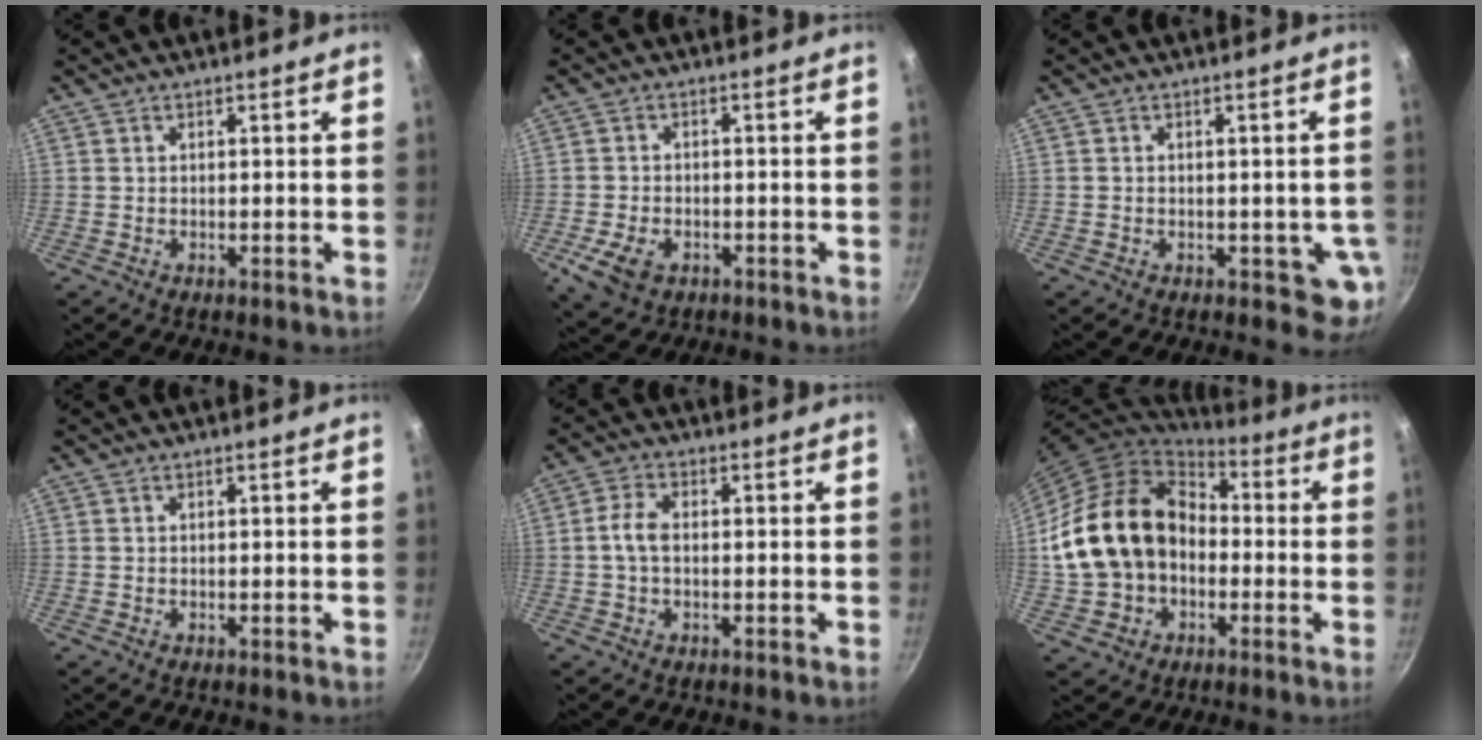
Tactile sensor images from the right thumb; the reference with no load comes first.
{"total": 6.4, "force": [-2.6, 4.2, 4.1], "torque": [-0.079, 0.006, -0.041]}
{"total": 4.6, "force": [-0.8, 2.8, 3.5], "torque": [-0.029, -0.003, -0.010]}
{"total": 0.0}
{"total": 4.3, "force": [-0.1, 2.2, 3.6], "torque": [-0.080, 0.015, -0.008]}
{"total": 21.2, "force": [-1.2, 16.1, 13.7], "torque": [-0.240, 0.054, -0.019]}